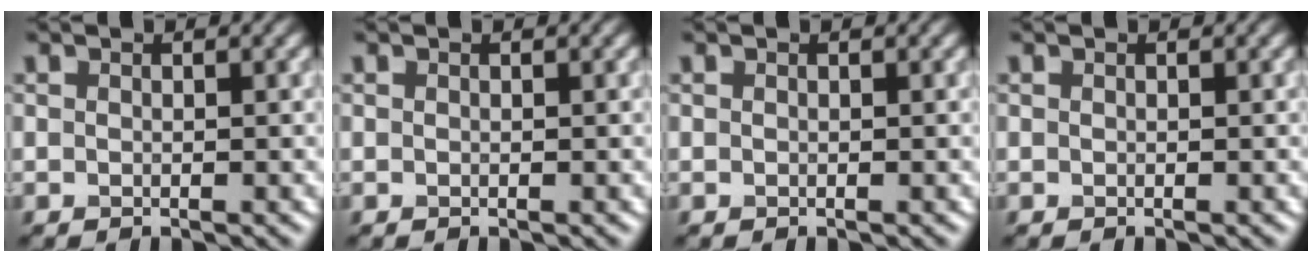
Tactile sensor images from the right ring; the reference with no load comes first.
{"total": 0.0}
{"total": 0.0}
{"total": 0.0}